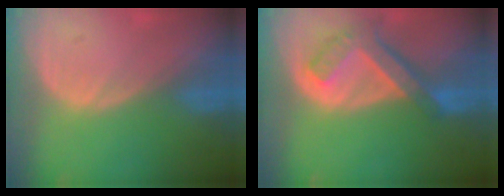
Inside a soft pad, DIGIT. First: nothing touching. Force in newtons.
{"total": 7.7, "press": 6.6, "slide": 3.9}